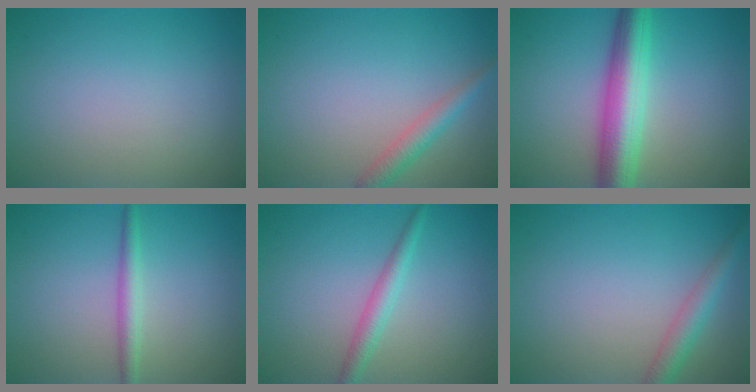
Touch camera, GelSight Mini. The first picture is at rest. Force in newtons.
{"total": 2.3, "press": 2.3, "slide": 0.1}
{"total": 7.0, "press": 7.0, "slide": 0.2}
{"total": 2.0, "press": 2.0, "slide": 0.0}
{"total": 2.2, "press": 2.2, "slide": 0.1}
{"total": 2.8, "press": 2.8, "slide": 0.1}